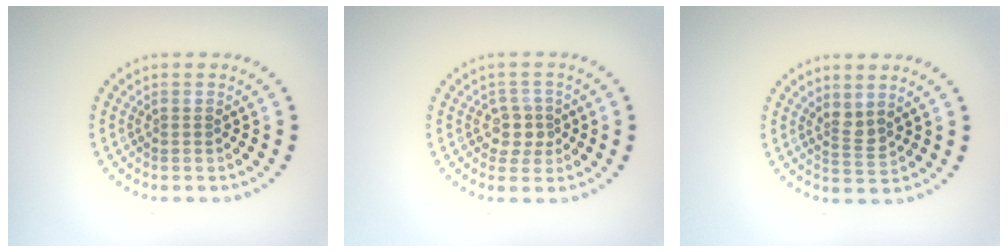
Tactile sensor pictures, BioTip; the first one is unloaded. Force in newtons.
{"total": 2.3, "press": 2.0, "slide": 1.1}
{"total": 1.7, "press": 1.4, "slide": 1.1}